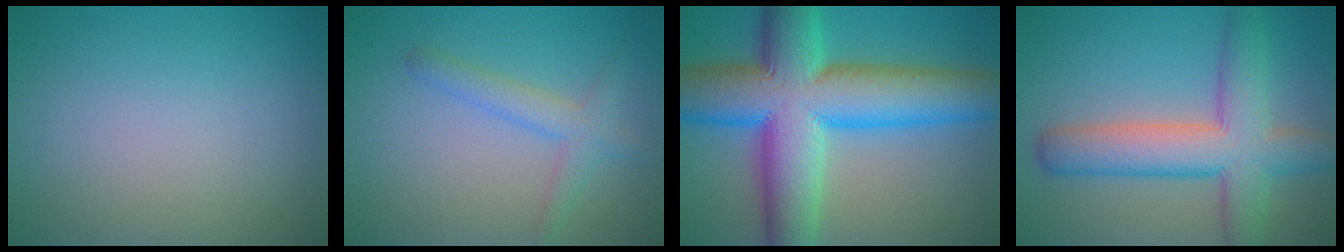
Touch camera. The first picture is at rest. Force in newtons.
{"total": 2.8, "press": 2.8, "slide": 0.2}
{"total": 15.4, "press": 15.4, "slide": 0.3}
{"total": 8.2, "press": 8.1, "slide": 0.4}